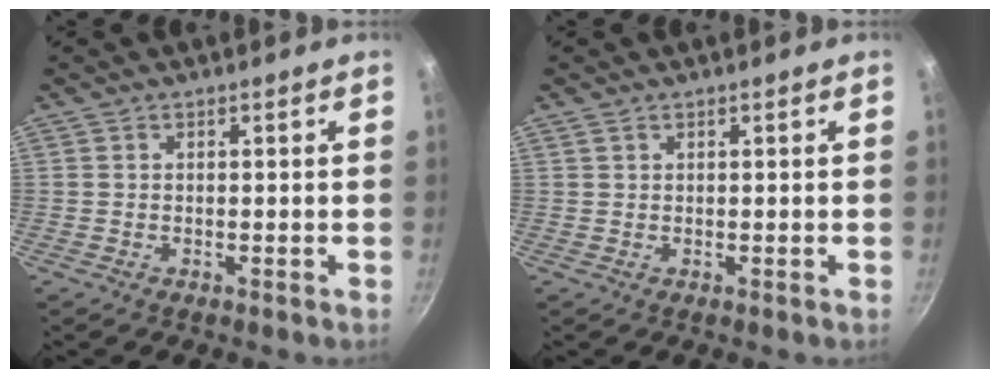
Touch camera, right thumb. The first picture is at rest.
{"total": 0.7, "force": [0.5, 0.4, 0.3], "torque": [-0.005, 0.000, 0.009]}